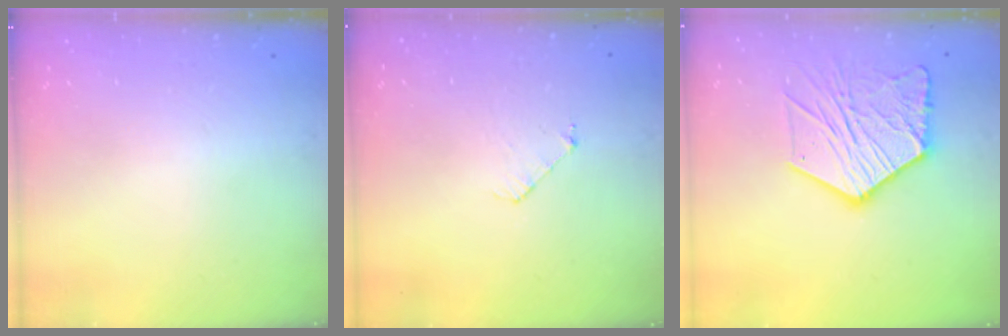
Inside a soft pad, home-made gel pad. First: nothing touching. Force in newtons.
{"total": 4.5, "press": 4.5, "slide": 0.3}
{"total": 17.4, "press": 17.4, "slide": 1.6}